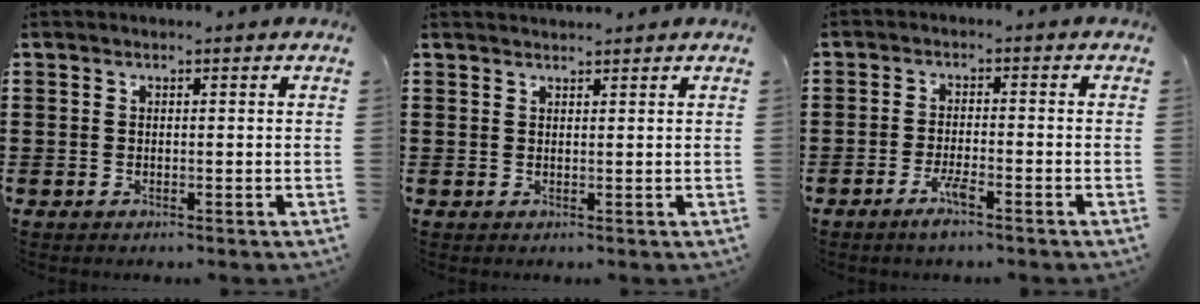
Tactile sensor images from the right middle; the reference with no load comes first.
{"total": 1.3, "force": [1.3, 0.2, 0.1], "torque": [0.004, -0.003, 0.023]}
{"total": 3.2, "force": [-2.1, 0.5, 2.5], "torque": [-0.056, -0.002, -0.041]}